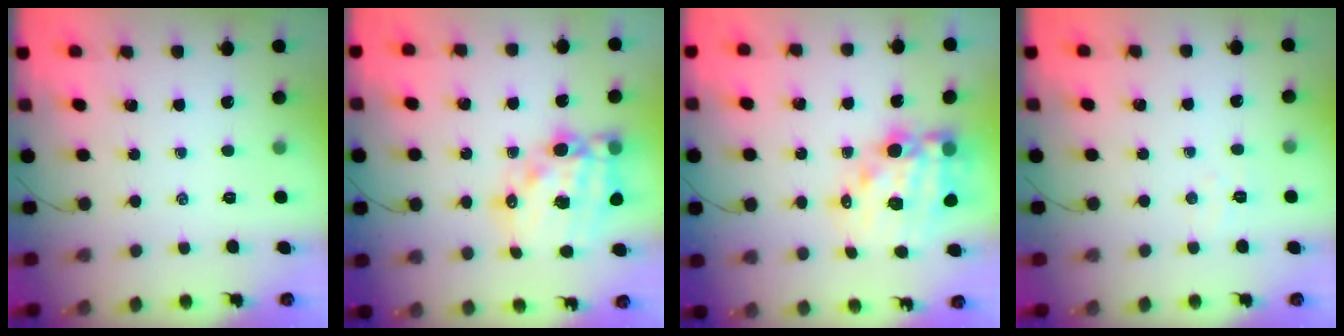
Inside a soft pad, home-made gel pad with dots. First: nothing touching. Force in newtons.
{"total": 18.0, "press": 17.6, "slide": 4.1}
{"total": 15.4, "press": 14.9, "slide": 3.9}
{"total": 4.0, "press": 3.9, "slide": 0.9}